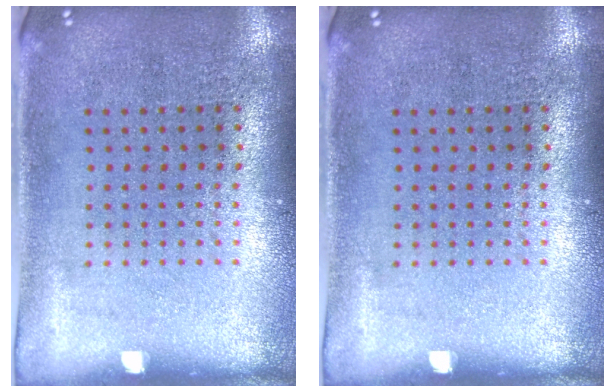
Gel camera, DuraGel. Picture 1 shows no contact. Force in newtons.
{"total": 0.0}